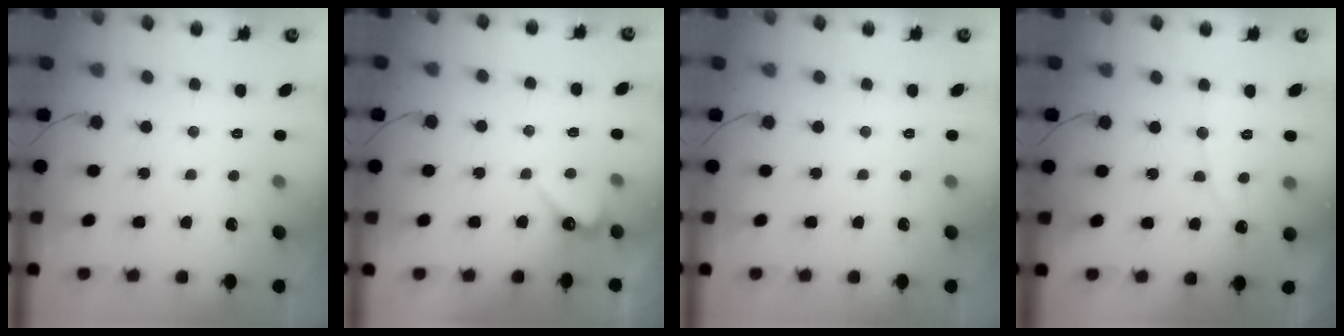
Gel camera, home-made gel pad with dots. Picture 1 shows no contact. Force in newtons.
{"total": 2.9, "press": 2.9, "slide": 0.3}
{"total": 0.0}
{"total": 6.5, "press": 6.5, "slide": 0.4}